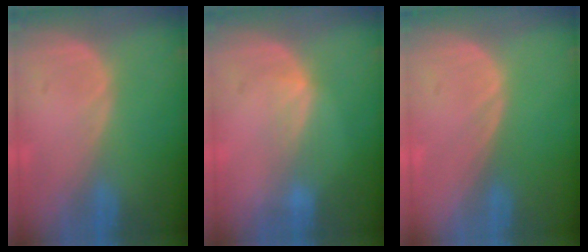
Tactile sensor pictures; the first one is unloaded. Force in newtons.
{"total": 2.4, "press": 2.4, "slide": 0.4}
{"total": 0.0}